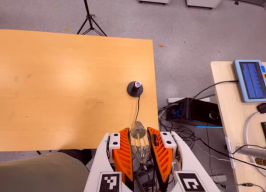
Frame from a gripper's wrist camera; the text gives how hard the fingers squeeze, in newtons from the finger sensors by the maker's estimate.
{"total": 21.7, "left": 24.4, "right": 19.0}